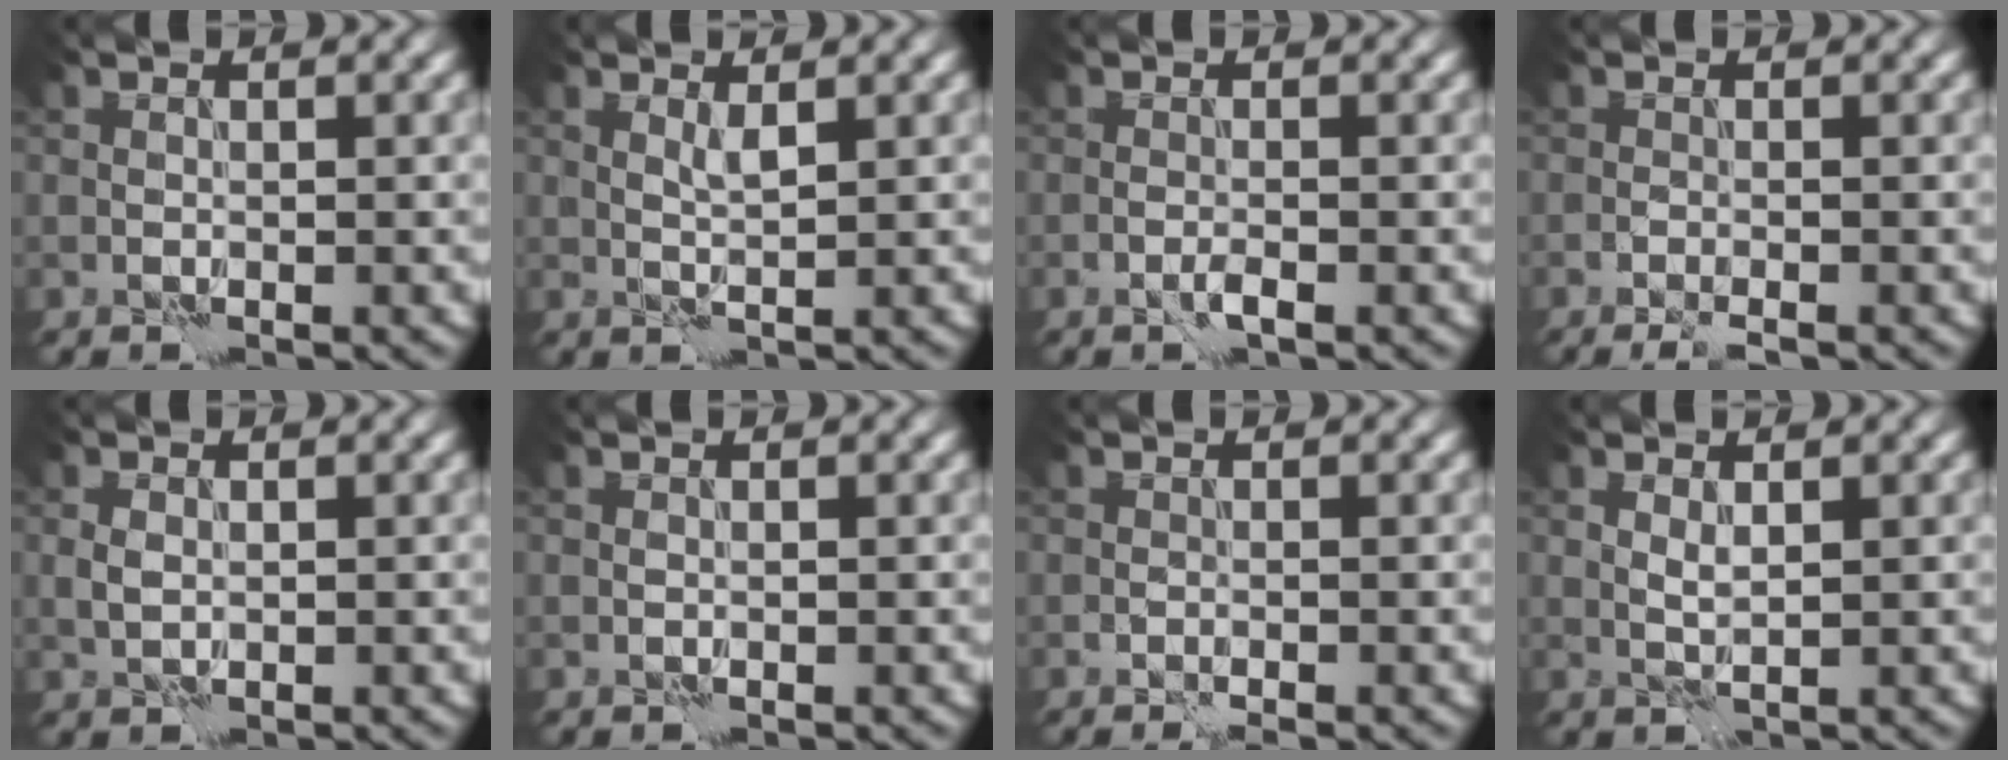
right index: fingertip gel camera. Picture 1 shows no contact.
{"total": 1.1, "force": [0.7, -0.1, 0.8], "torque": [-0.021, -0.001, 0.012]}
{"total": 0.9, "force": [-0.6, 0.0, 0.7], "torque": [-0.014, 0.003, -0.013]}
{"total": 1.7, "force": [-1.3, 0.1, 1.1], "torque": [-0.023, 0.000, -0.027]}
{"total": 1.0, "force": [0.1, 0.7, 0.7], "torque": [-0.016, 0.001, 0.003]}
{"total": 0.0}
{"total": 1.0, "force": [-0.9, 0.1, 0.6], "torque": [-0.013, 0.002, -0.017]}
{"total": 0.9, "force": [0.5, 0.1, 0.7], "torque": [-0.018, -0.001, 0.012]}